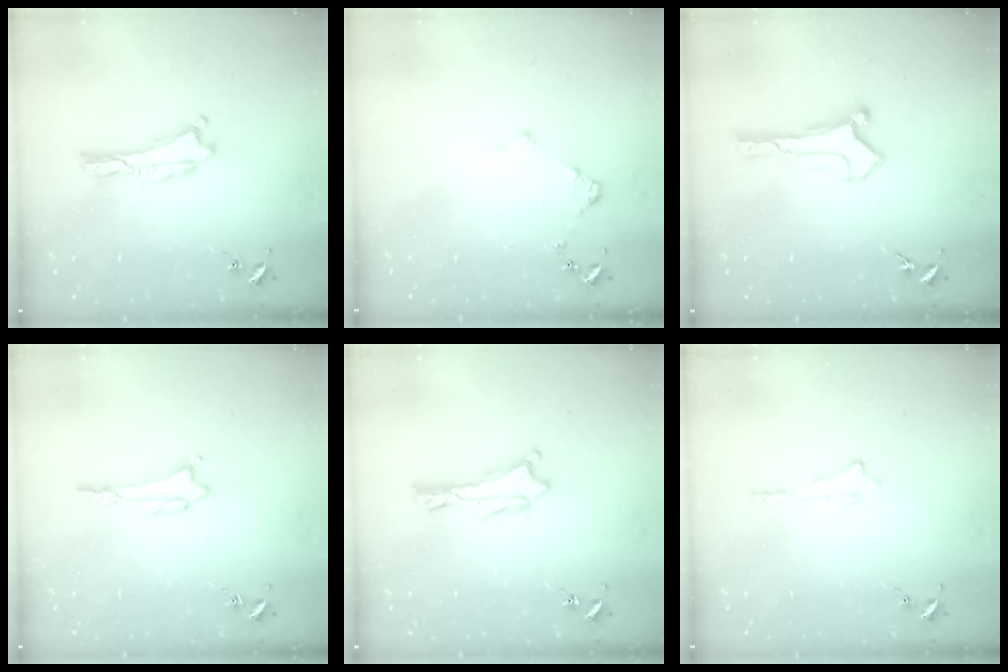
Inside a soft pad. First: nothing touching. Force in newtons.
{"total": 1.2, "press": 1.2, "slide": 0.2}
{"total": 0.6, "press": 0.6, "slide": 0.0}
{"total": 1.5, "press": 1.5, "slide": 0.3}
{"total": 1.0, "press": 1.0, "slide": 0.1}
{"total": 0.0}